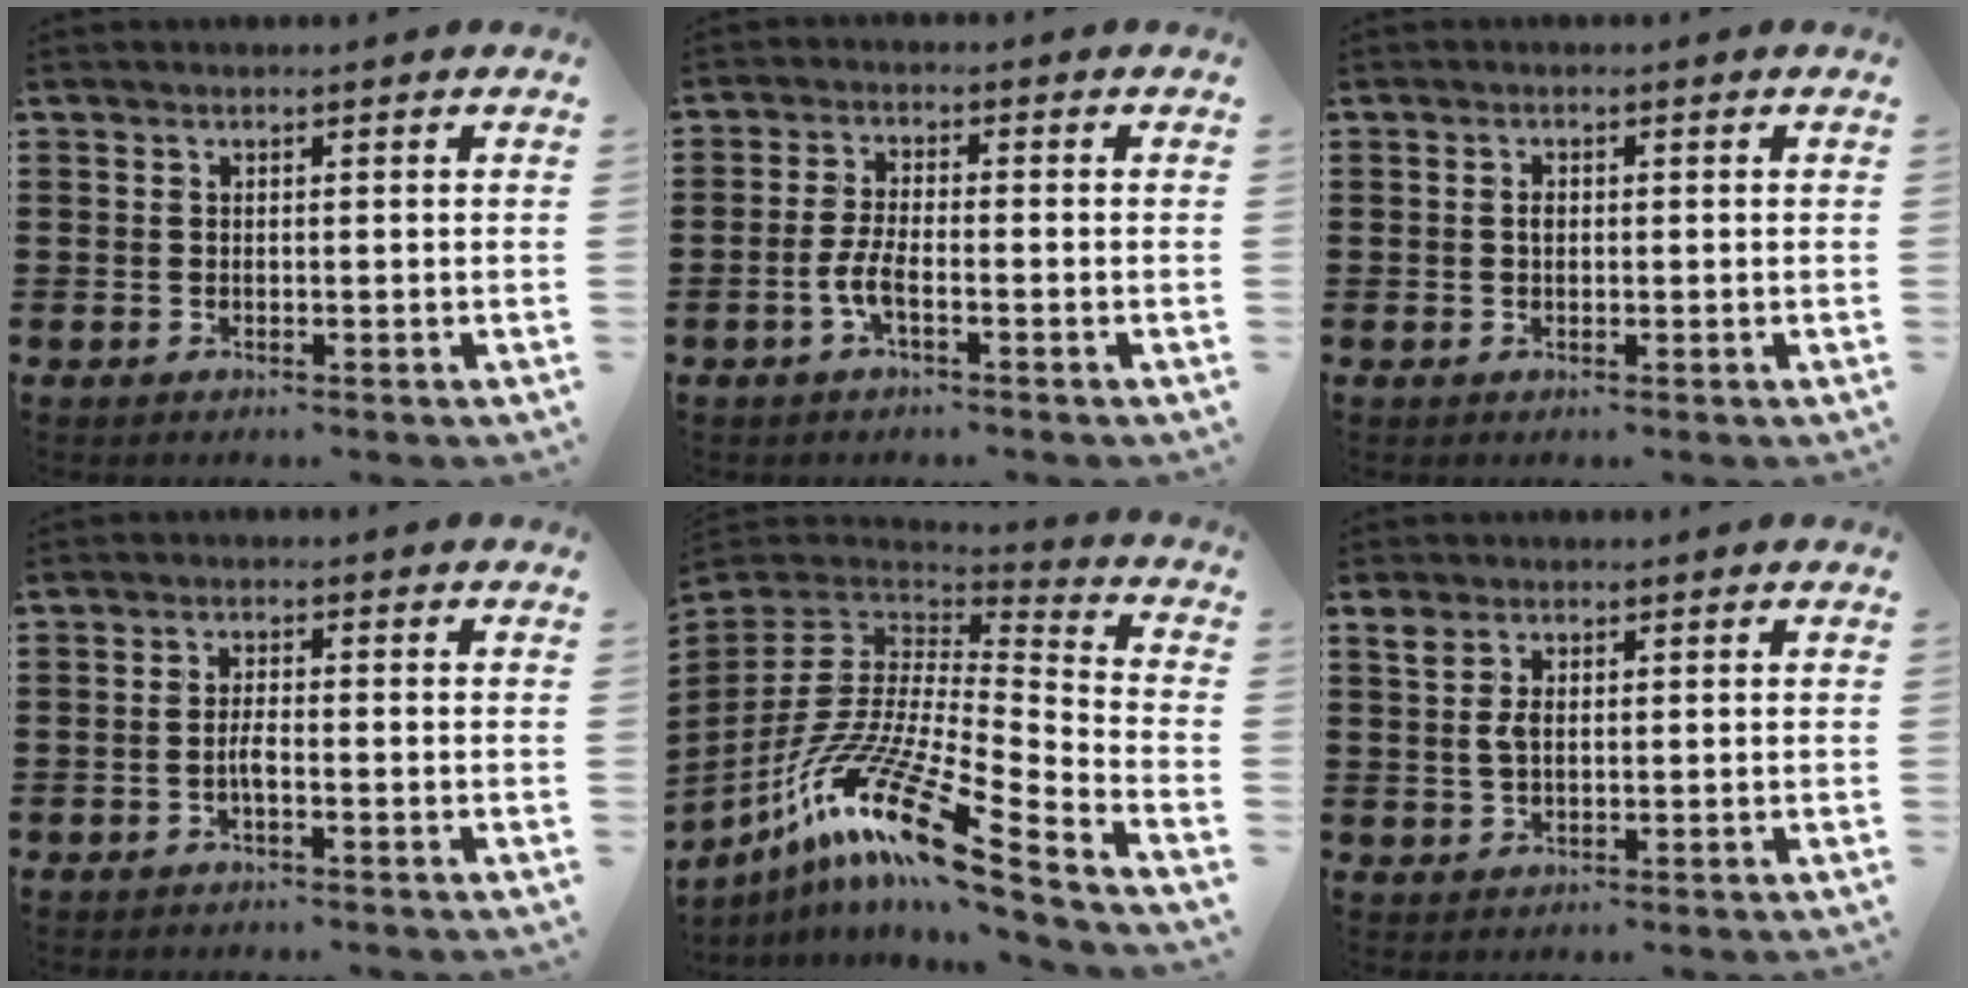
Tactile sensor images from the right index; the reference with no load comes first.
{"total": 4.1, "force": [-1.7, 1.1, 3.6], "torque": [-0.089, -0.006, -0.039]}
{"total": 1.3, "force": [0.1, 0.8, 1.0], "torque": [-0.022, 0.003, 0.000]}
{"total": 2.2, "force": [-1.0, 0.4, 2.0], "torque": [-0.044, 0.000, -0.020]}
{"total": 17.1, "force": [-10.5, 2.9, 13.2], "torque": [-0.277, 0.008, -0.204]}
{"total": 3.1, "force": [0.9, 1.8, 2.4], "torque": [-0.053, 0.010, 0.015]}